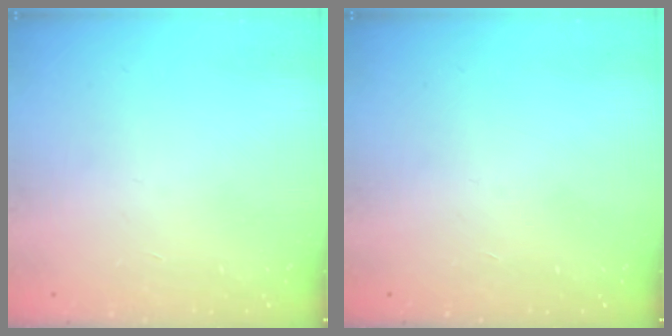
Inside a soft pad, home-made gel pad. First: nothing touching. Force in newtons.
{"total": 0.0}